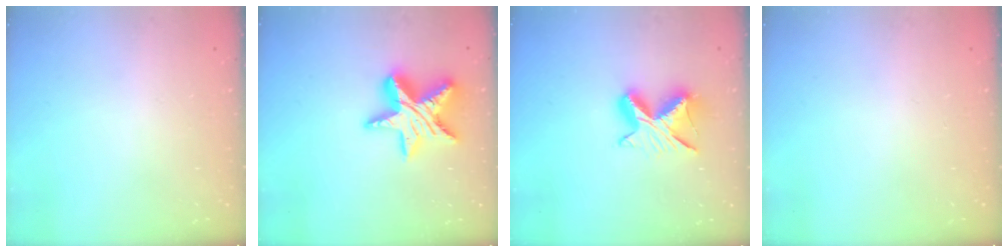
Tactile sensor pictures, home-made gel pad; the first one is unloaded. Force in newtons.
{"total": 16.5, "press": 16.4, "slide": 1.2}
{"total": 9.7, "press": 9.6, "slide": 1.2}
{"total": 0.0}